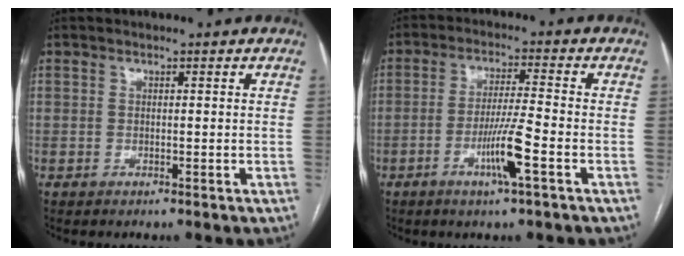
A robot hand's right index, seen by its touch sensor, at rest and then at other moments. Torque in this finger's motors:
{"motor_torque": [1.13, -0.36, 0.45, 0.10]}